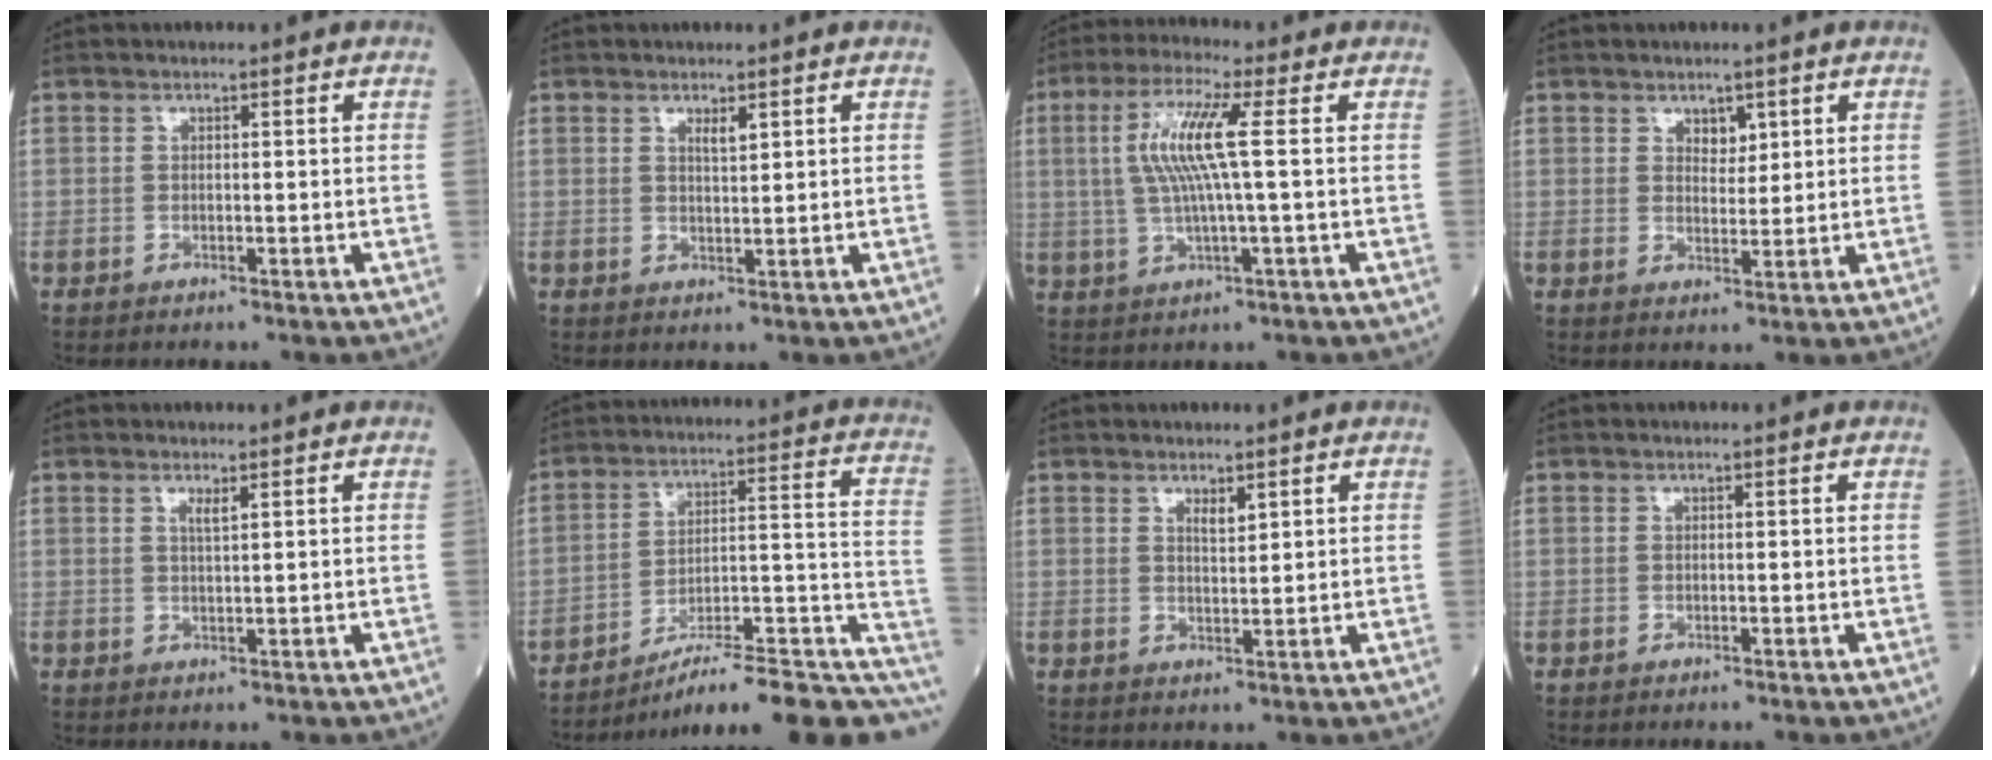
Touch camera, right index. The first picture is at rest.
{"total": 1.7, "force": [1.0, 0.3, 1.3], "torque": [-0.024, -0.003, 0.020]}
{"total": 8.8, "force": [1.4, 0.0, 8.7], "torque": [-0.186, 0.009, 0.027]}
{"total": 2.5, "force": [1.5, 1.5, 1.3], "torque": [-0.017, -0.002, 0.027]}
{"total": 1.3, "force": [0.8, 0.0, 1.1], "torque": [-0.023, -0.004, 0.014]}
{"total": 20.7, "force": [-15.9, 2.5, 12.9], "torque": [-0.109, 0.035, -0.231]}
{"total": 1.8, "force": [1.2, 0.4, 1.2], "torque": [-0.022, -0.005, 0.024]}
{"total": 0.0}